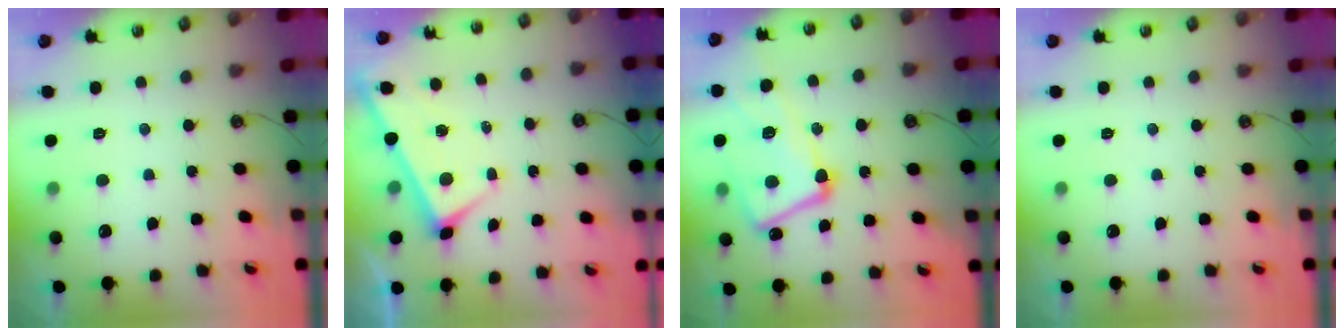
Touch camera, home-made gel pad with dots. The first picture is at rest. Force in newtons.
{"total": 1.3, "press": 1.3, "slide": 0.3}
{"total": 12.6, "press": 12.5, "slide": 2.0}
{"total": 0.0}